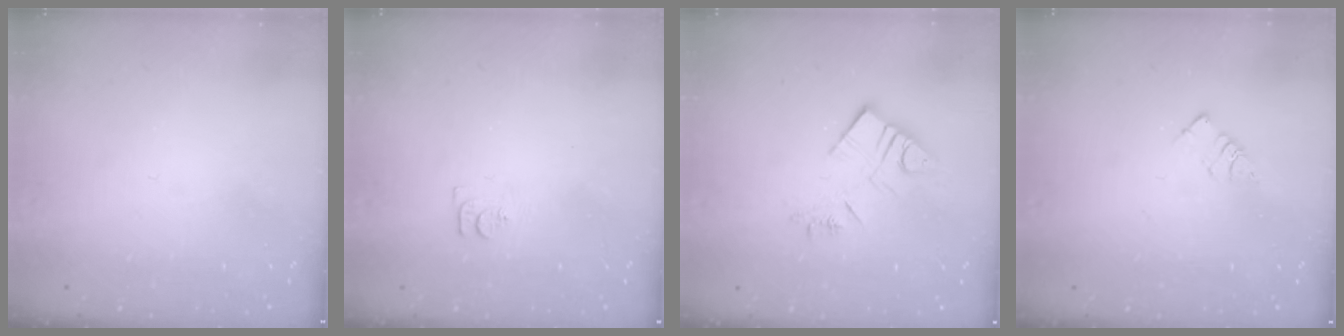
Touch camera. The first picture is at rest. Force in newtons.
{"total": 3.4, "press": 3.4, "slide": 0.5}
{"total": 10.9, "press": 10.9, "slide": 0.9}
{"total": 3.2, "press": 3.2, "slide": 0.2}